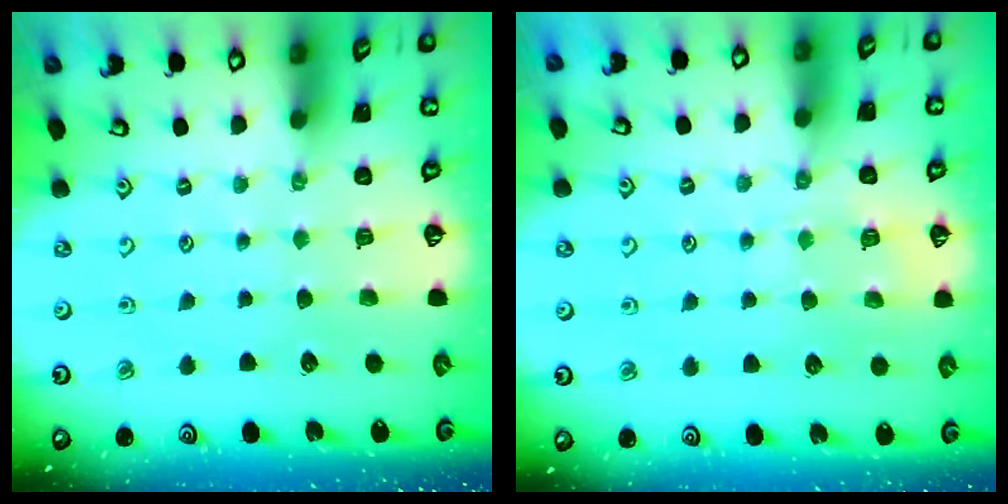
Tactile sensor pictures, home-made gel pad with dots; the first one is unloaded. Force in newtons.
{"total": 5.8, "press": 5.7, "slide": 0.6}